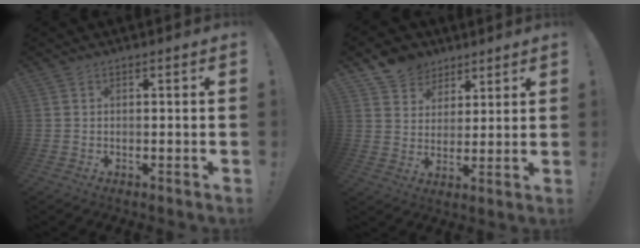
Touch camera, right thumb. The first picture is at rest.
{"total": 8.1, "force": [5.1, 6.2, 0.7], "torque": [-0.016, -0.035, 0.106]}